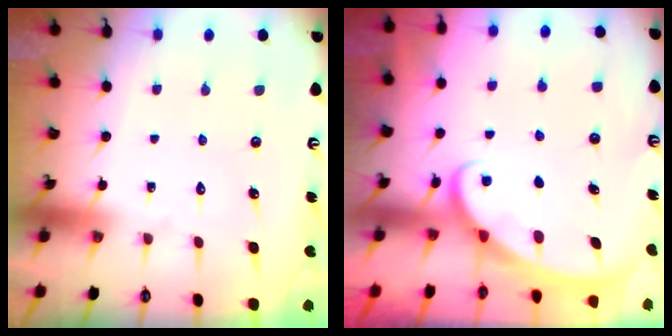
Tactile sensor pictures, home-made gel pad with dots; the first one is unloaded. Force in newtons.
{"total": 2.1, "press": 2.1, "slide": 0.1}